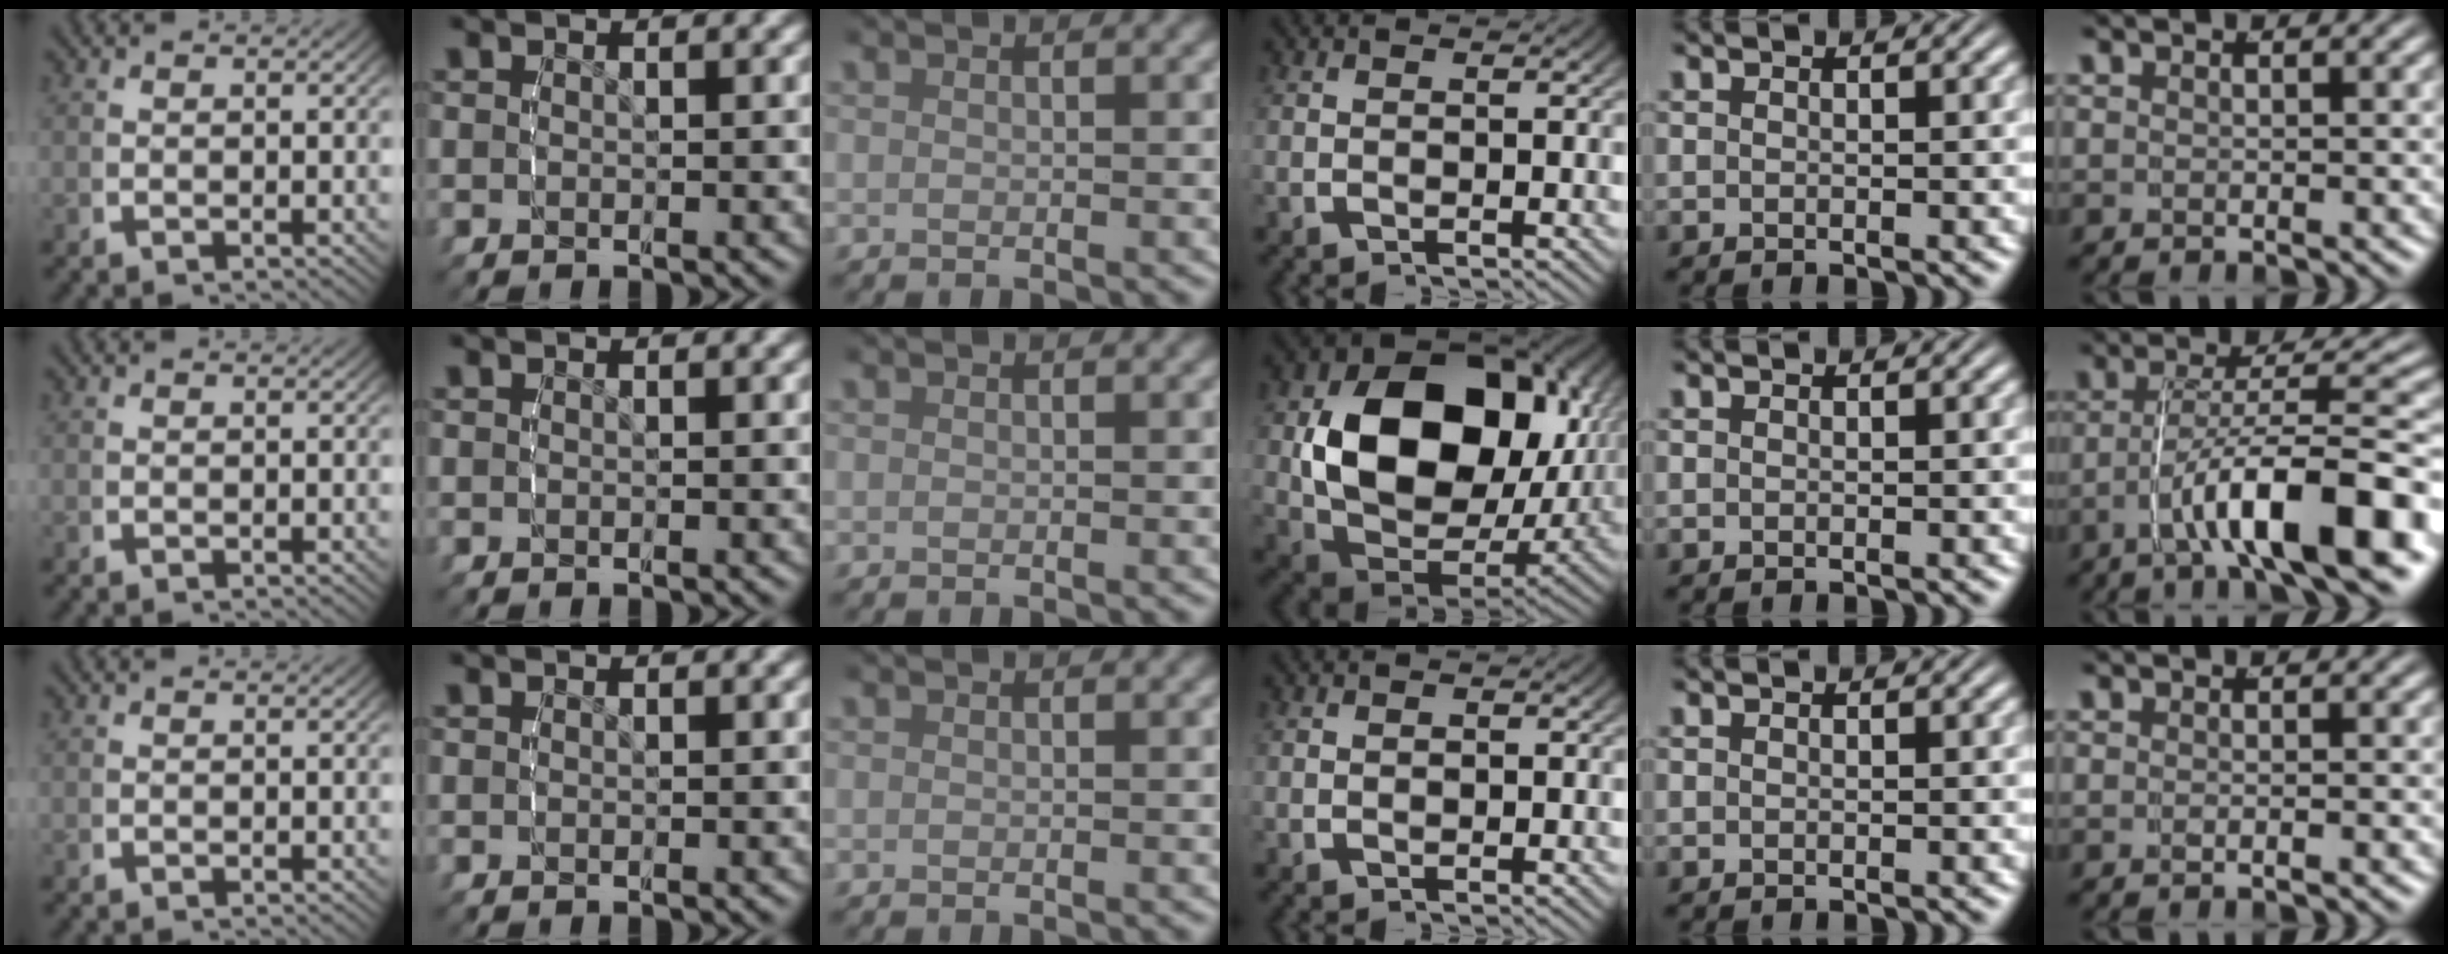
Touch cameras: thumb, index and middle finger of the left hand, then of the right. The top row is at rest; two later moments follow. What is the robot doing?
{"motion": "lift_and_place", "object": "lipstick"}